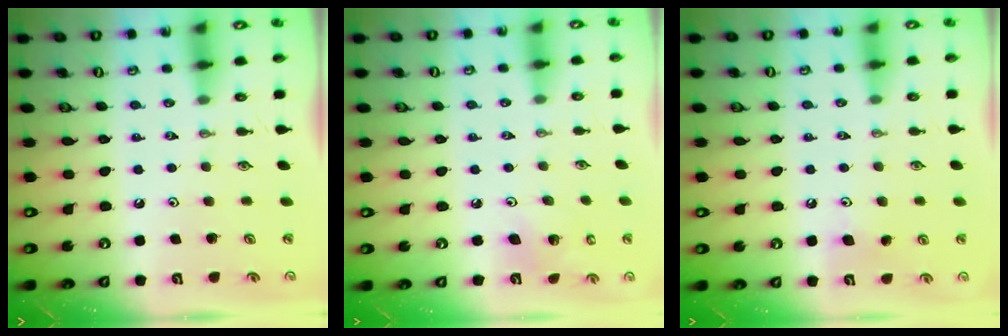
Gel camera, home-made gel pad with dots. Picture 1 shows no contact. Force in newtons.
{"total": 4.5, "press": 4.5, "slide": 0.4}
{"total": 6.8, "press": 6.6, "slide": 1.5}